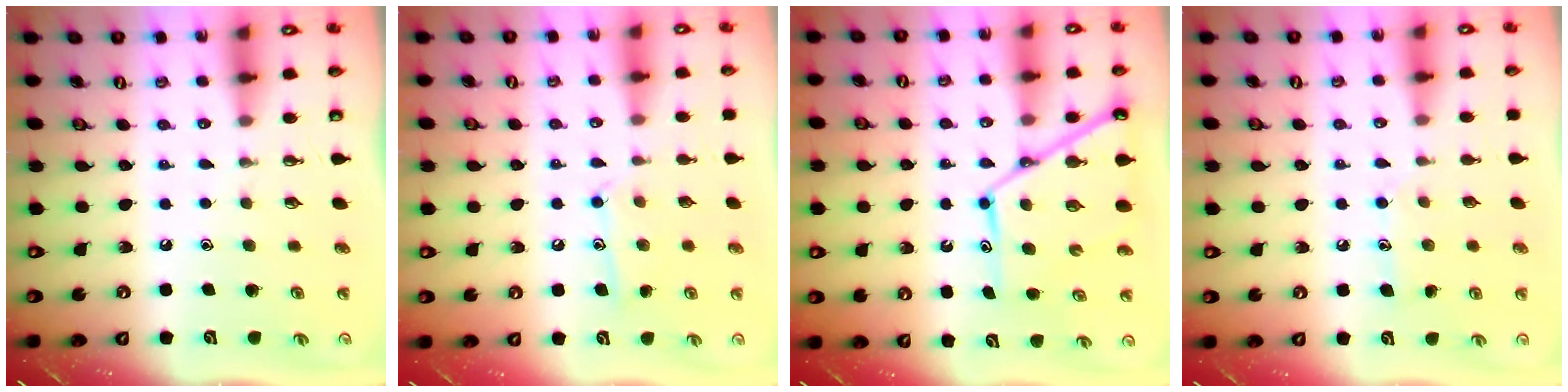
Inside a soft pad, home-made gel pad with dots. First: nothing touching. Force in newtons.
{"total": 9.5, "press": 9.5, "slide": 0.7}
{"total": 13.0, "press": 13.0, "slide": 1.1}
{"total": 6.8, "press": 6.8, "slide": 0.2}